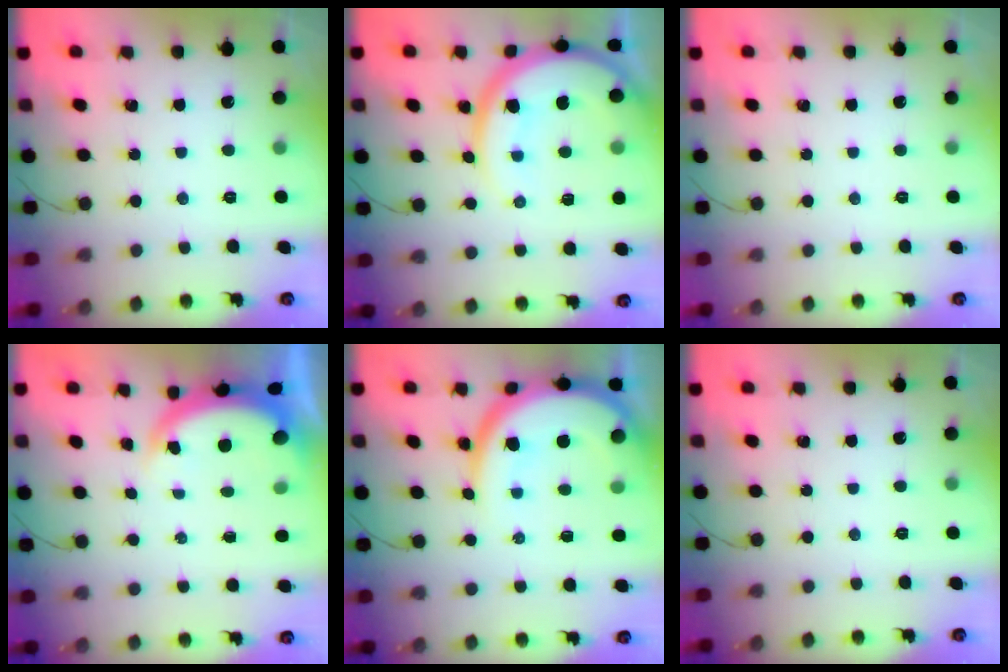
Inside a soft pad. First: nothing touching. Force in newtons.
{"total": 15.9, "press": 15.9, "slide": 1.3}
{"total": 0.0}
{"total": 3.9, "press": 3.9, "slide": 0.6}
{"total": 14.4, "press": 14.4, "slide": 1.3}
{"total": 0.0}